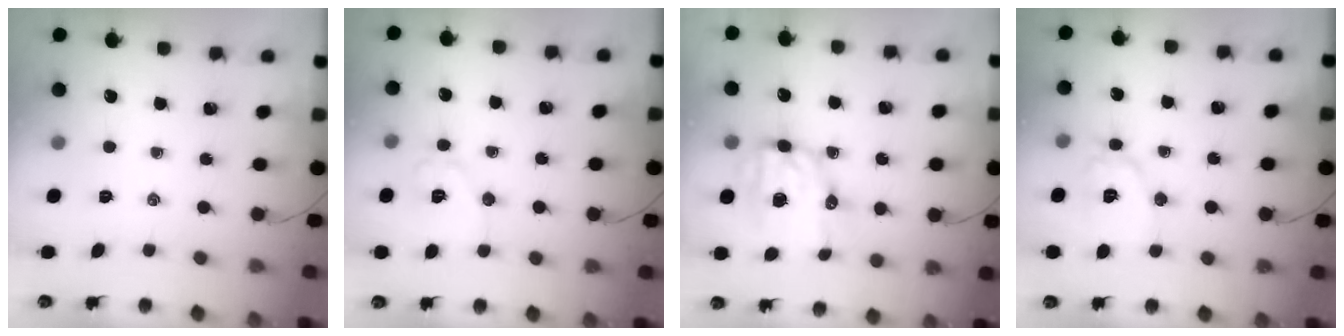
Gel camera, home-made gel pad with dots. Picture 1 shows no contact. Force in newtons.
{"total": 7.8, "press": 7.8, "slide": 0.4}
{"total": 9.6, "press": 9.4, "slide": 2.1}
{"total": 9.7, "press": 9.7, "slide": 0.4}